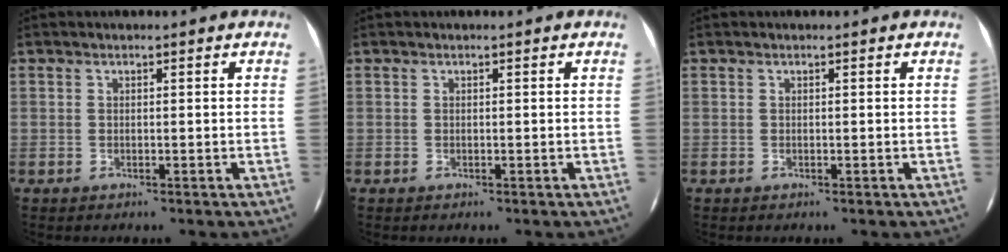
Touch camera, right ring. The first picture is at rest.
{"total": 0.0}
{"total": 0.0}